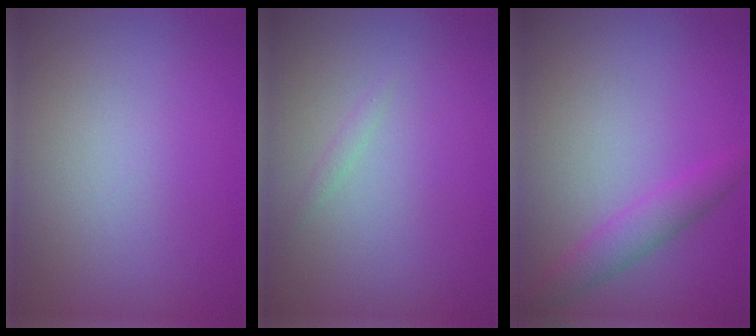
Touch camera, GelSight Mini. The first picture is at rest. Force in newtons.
{"total": 0.6, "press": 0.6, "slide": 0.1}
{"total": 2.3, "press": 2.3, "slide": 0.1}